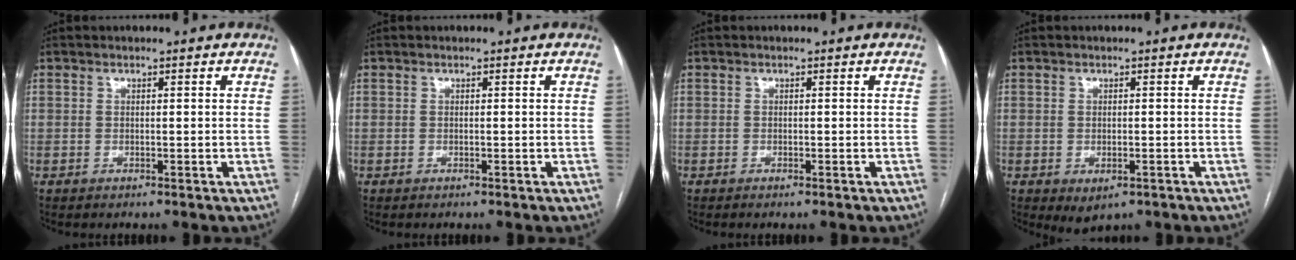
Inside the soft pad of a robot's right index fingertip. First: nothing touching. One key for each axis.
{"total": 0.0}
{"total": 0.0}
{"total": 2.7, "fx": -1.1, "fy": 1.6, "fz": 1.9, "tx": -0.025, "ty": -0.004, "tz": -0.003}